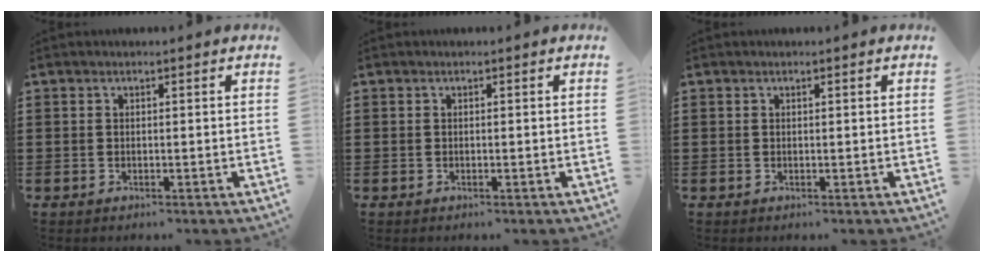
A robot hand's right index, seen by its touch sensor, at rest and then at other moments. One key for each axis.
{"total": 0.0}
{"total": 0.0}